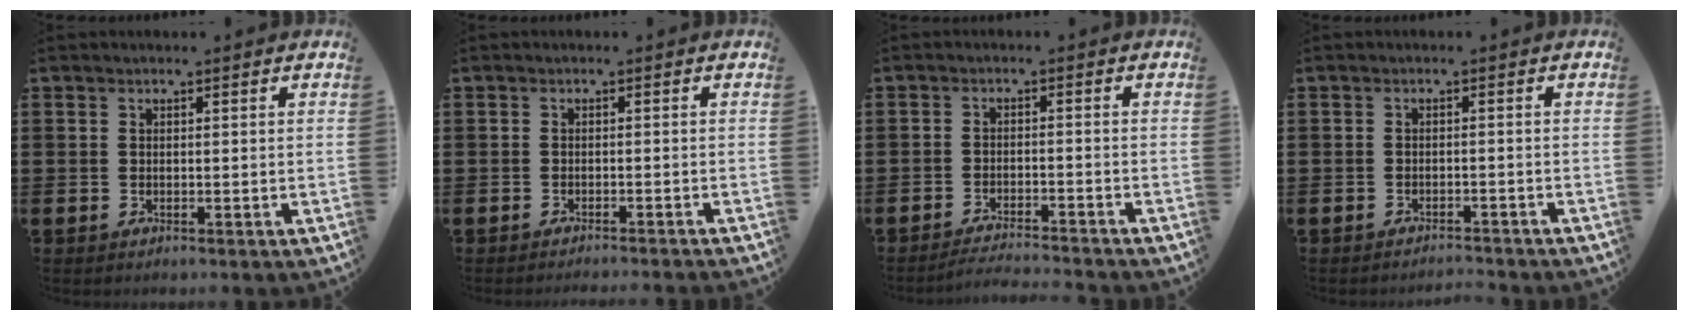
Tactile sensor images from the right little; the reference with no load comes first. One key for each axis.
{"total": 0.9, "fx": -0.9, "fy": -0.3, "fz": 0.0, "tx": 0.002, "ty": 0.001, "tz": -0.019}
{"total": 2.3, "fx": -2.3, "fy": -0.3, "fz": 0.3, "tx": -0.006, "ty": 0.004, "tz": -0.047}
{"total": 1.4, "fx": -1.4, "fy": -0.1, "fz": -0.1, "tx": -0.001, "ty": 0.005, "tz": -0.030}